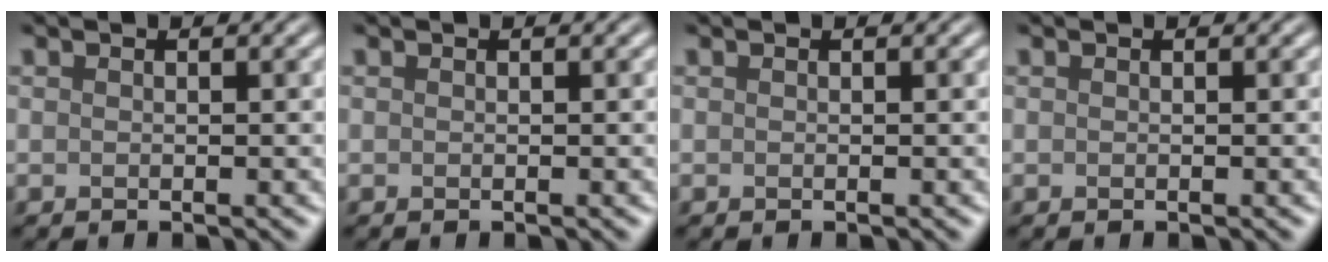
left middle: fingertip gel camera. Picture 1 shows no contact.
{"total": 0.0}
{"total": 0.0}
{"total": 0.0}